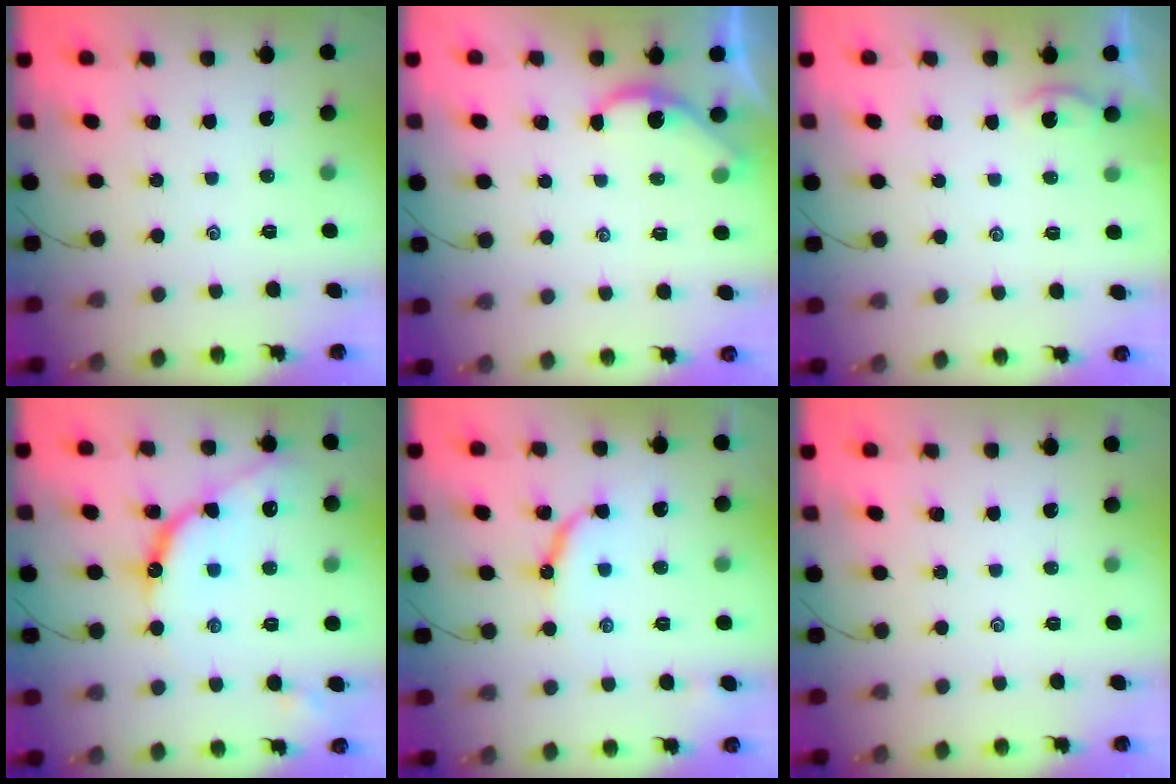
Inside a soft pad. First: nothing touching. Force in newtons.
{"total": 2.4, "press": 2.3, "slide": 0.3}
{"total": 1.2, "press": 1.2, "slide": 0.2}
{"total": 12.0, "press": 12.0, "slide": 1.0}
{"total": 8.3, "press": 8.3, "slide": 0.3}
{"total": 0.0}